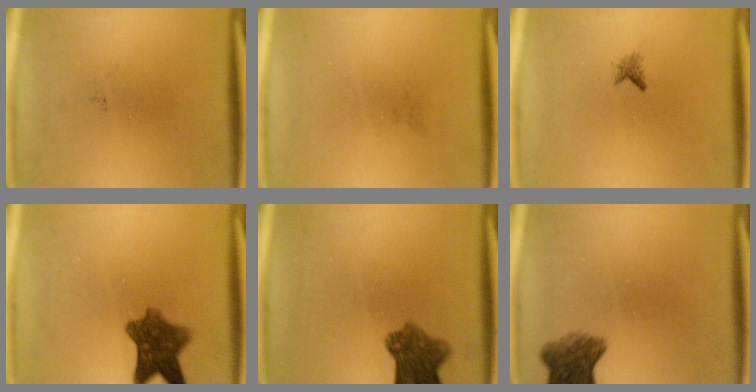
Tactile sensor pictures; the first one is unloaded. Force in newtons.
{"total": 0.0}
{"total": 0.9}
{"total": 8.2}
{"total": 7.3}
{"total": 6.2}